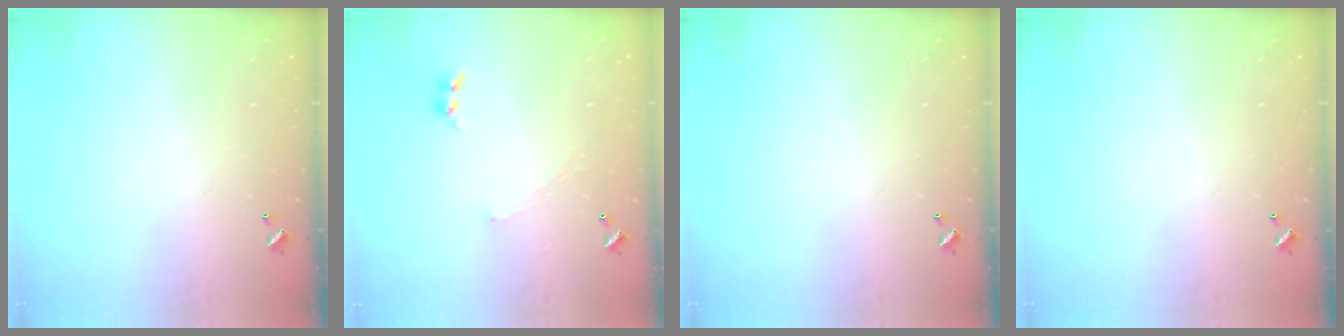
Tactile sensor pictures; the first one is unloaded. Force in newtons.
{"total": 2.0, "press": 1.9, "slide": 0.7}
{"total": 0.0}
{"total": 0.0}